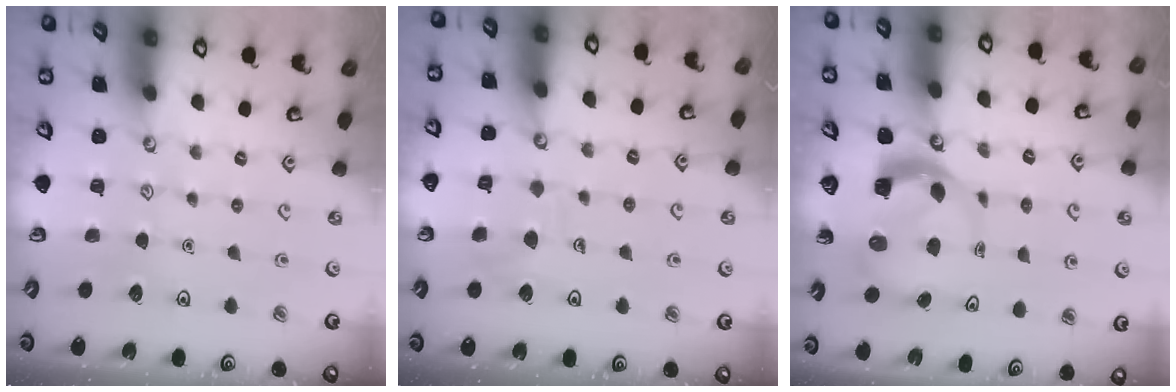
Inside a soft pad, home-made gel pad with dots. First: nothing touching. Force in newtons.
{"total": 7.7, "press": 7.7, "slide": 0.8}
{"total": 5.0, "press": 4.9, "slide": 0.8}